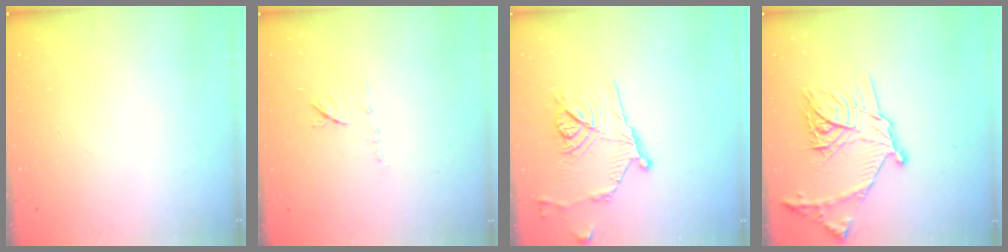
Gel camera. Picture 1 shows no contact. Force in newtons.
{"total": 7.1, "press": 7.1, "slide": 1.0}
{"total": 14.8, "press": 14.6, "slide": 2.2}
{"total": 21.1, "press": 21.0, "slide": 1.2}